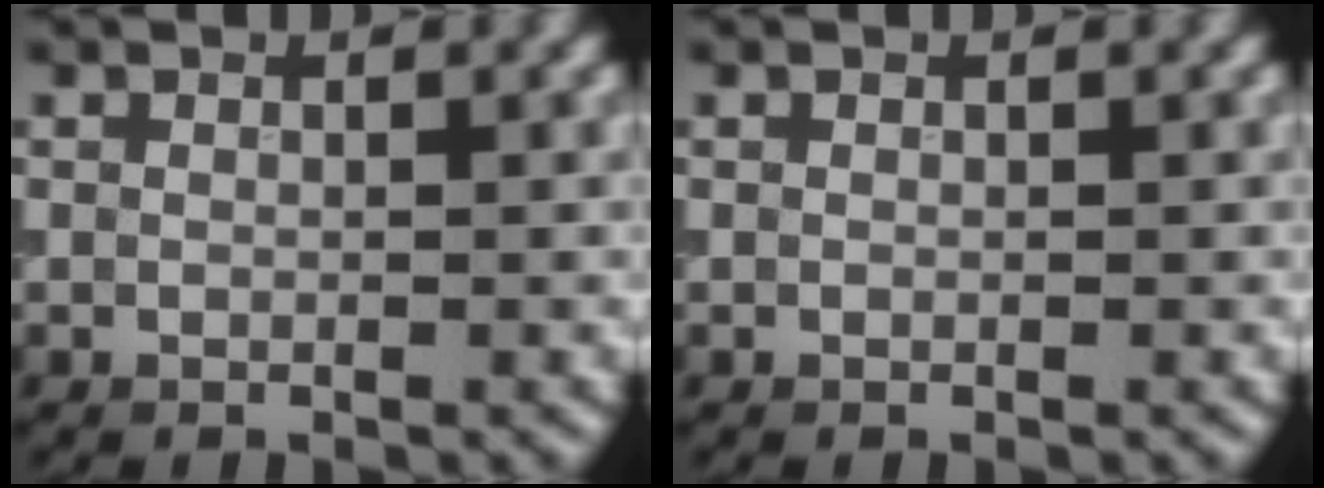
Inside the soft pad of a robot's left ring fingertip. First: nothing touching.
{"total": 0.0}